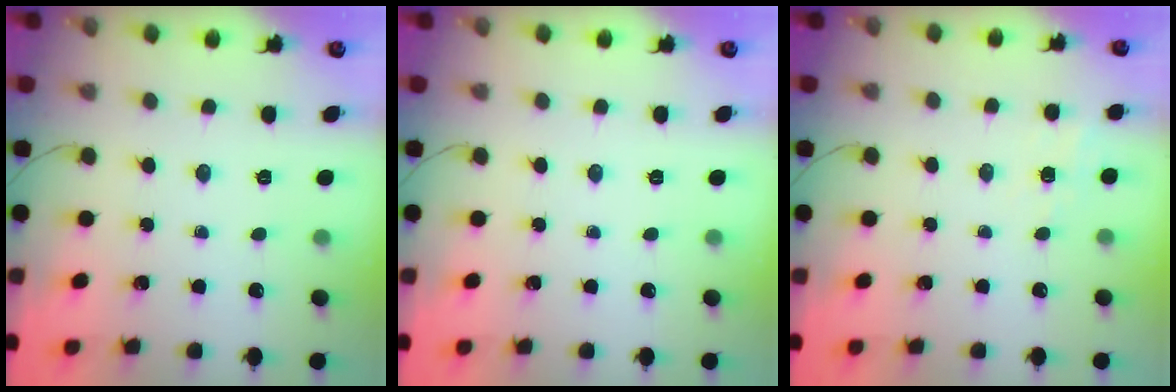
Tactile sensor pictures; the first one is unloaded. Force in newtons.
{"total": 0.0}
{"total": 4.4, "press": 4.1, "slide": 1.6}